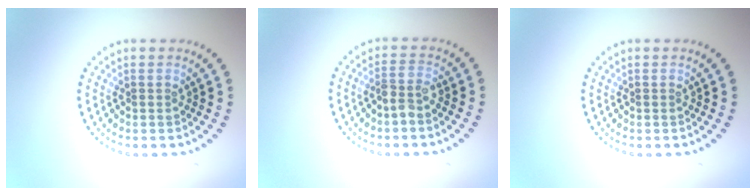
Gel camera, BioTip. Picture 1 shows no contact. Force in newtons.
{"total": 1.8, "press": 1.5, "slide": 0.9}
{"total": 0.0}